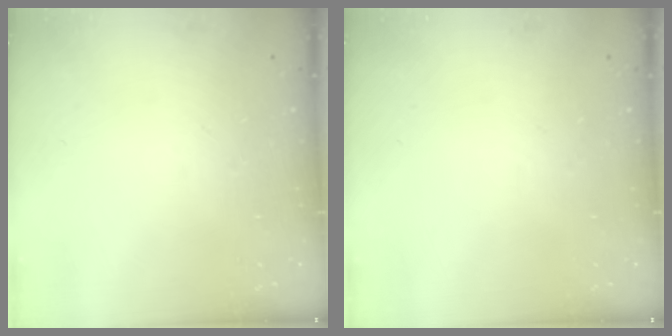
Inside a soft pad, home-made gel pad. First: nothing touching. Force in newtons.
{"total": 0.0}